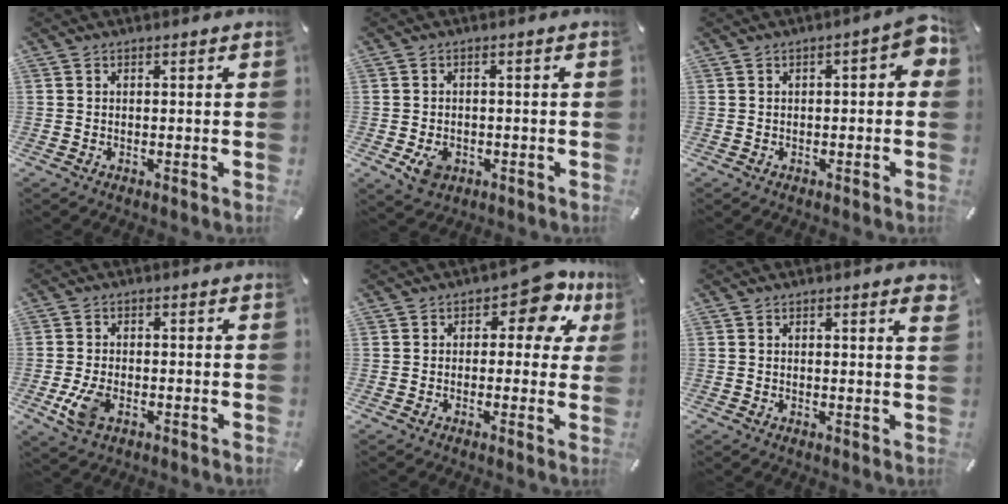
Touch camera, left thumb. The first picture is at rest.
{"total": 4.4, "force": [-1.5, 3.4, 2.4], "torque": [-0.044, 0.002, -0.028]}
{"total": 5.7, "force": [-0.2, 2.6, 5.1], "torque": [-0.064, 0.004, -0.006]}
{"total": 6.5, "force": [-2.0, 3.9, 4.7], "torque": [-0.115, -0.001, -0.040]}
{"total": 9.6, "force": [4.6, 5.1, 6.7], "torque": [-0.075, -0.024, 0.075]}
{"total": 2.3, "force": [1.2, 0.3, 2.0], "torque": [-0.032, -0.001, 0.019]}